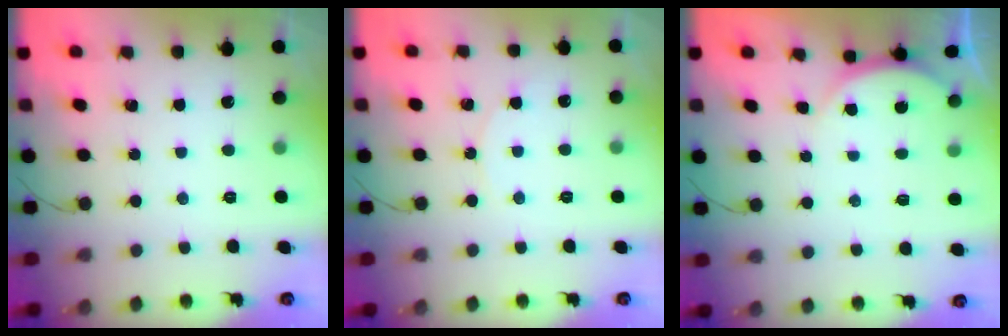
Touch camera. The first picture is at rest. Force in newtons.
{"total": 3.8, "press": 3.7, "slide": 0.5}
{"total": 3.6, "press": 3.1, "slide": 1.8}